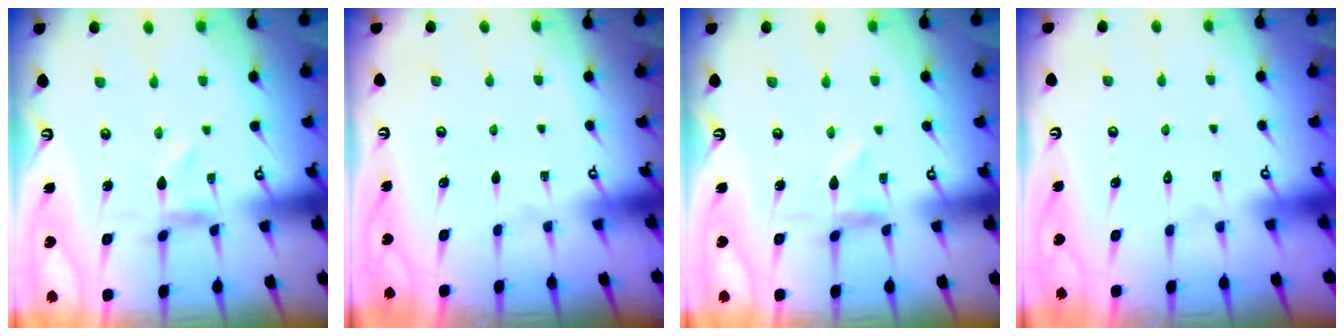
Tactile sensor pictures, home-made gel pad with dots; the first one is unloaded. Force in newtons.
{"total": 0.0}
{"total": 0.7, "press": 0.7, "slide": 0.2}
{"total": 1.7, "press": 1.7, "slide": 0.1}